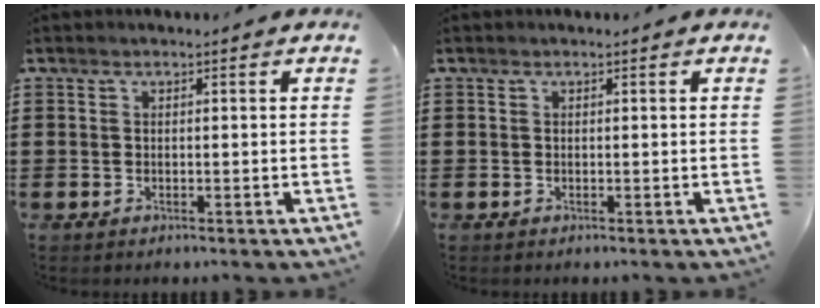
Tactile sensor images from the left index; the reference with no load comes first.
{"total": 0.0}